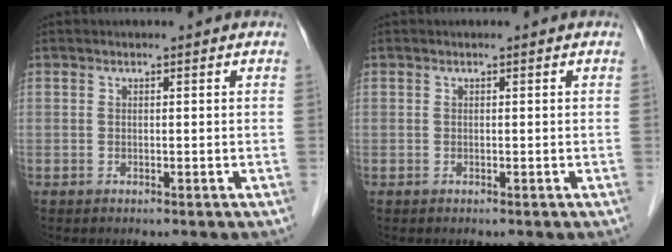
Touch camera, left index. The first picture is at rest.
{"total": 0.0}